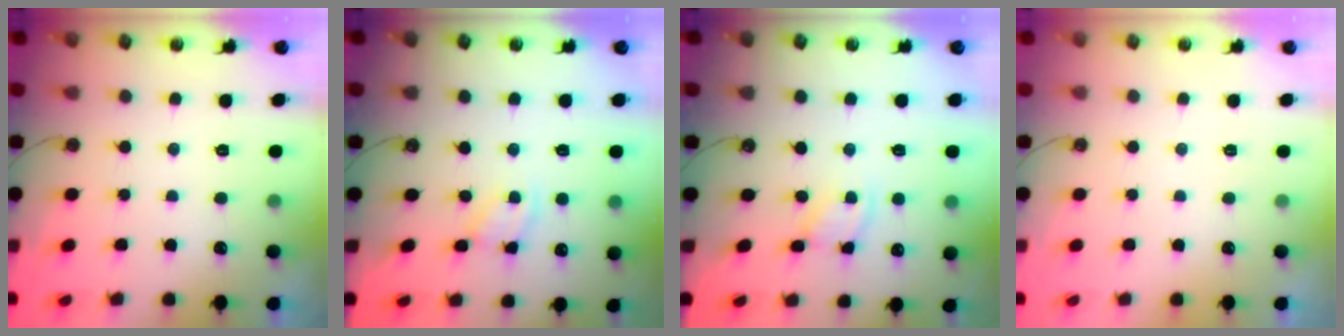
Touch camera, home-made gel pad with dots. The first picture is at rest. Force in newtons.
{"total": 2.1, "press": 2.1, "slide": 0.3}
{"total": 1.8, "press": 1.8, "slide": 0.3}
{"total": 0.0}